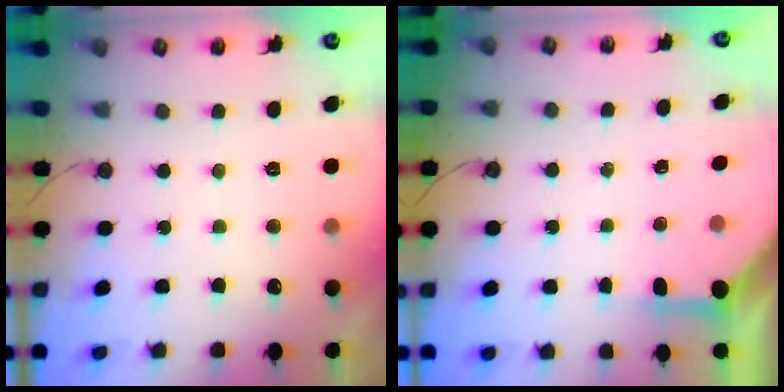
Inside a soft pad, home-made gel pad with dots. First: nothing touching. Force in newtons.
{"total": 3.8, "press": 3.8, "slide": 0.4}